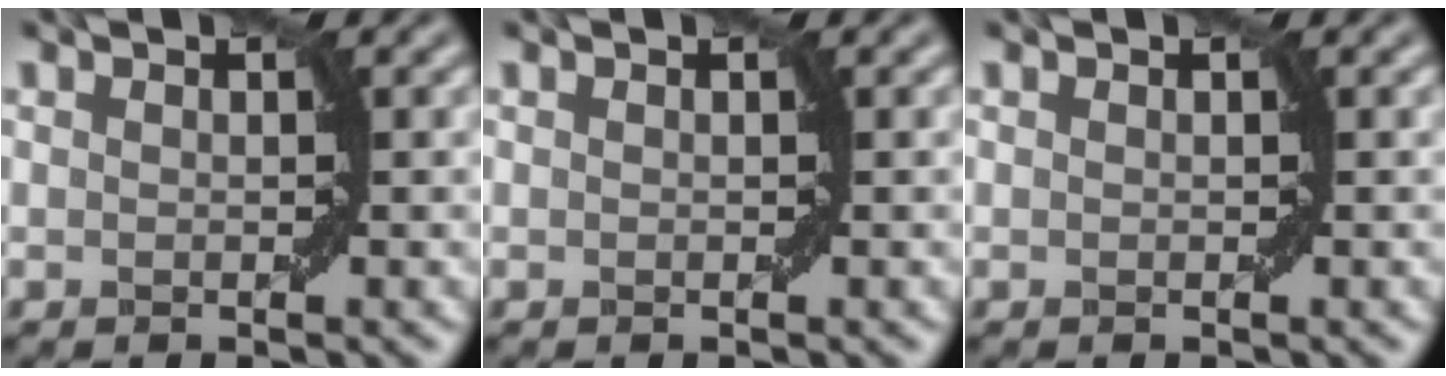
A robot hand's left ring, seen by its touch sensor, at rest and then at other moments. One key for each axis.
{"total": 0.0}
{"total": 0.0}